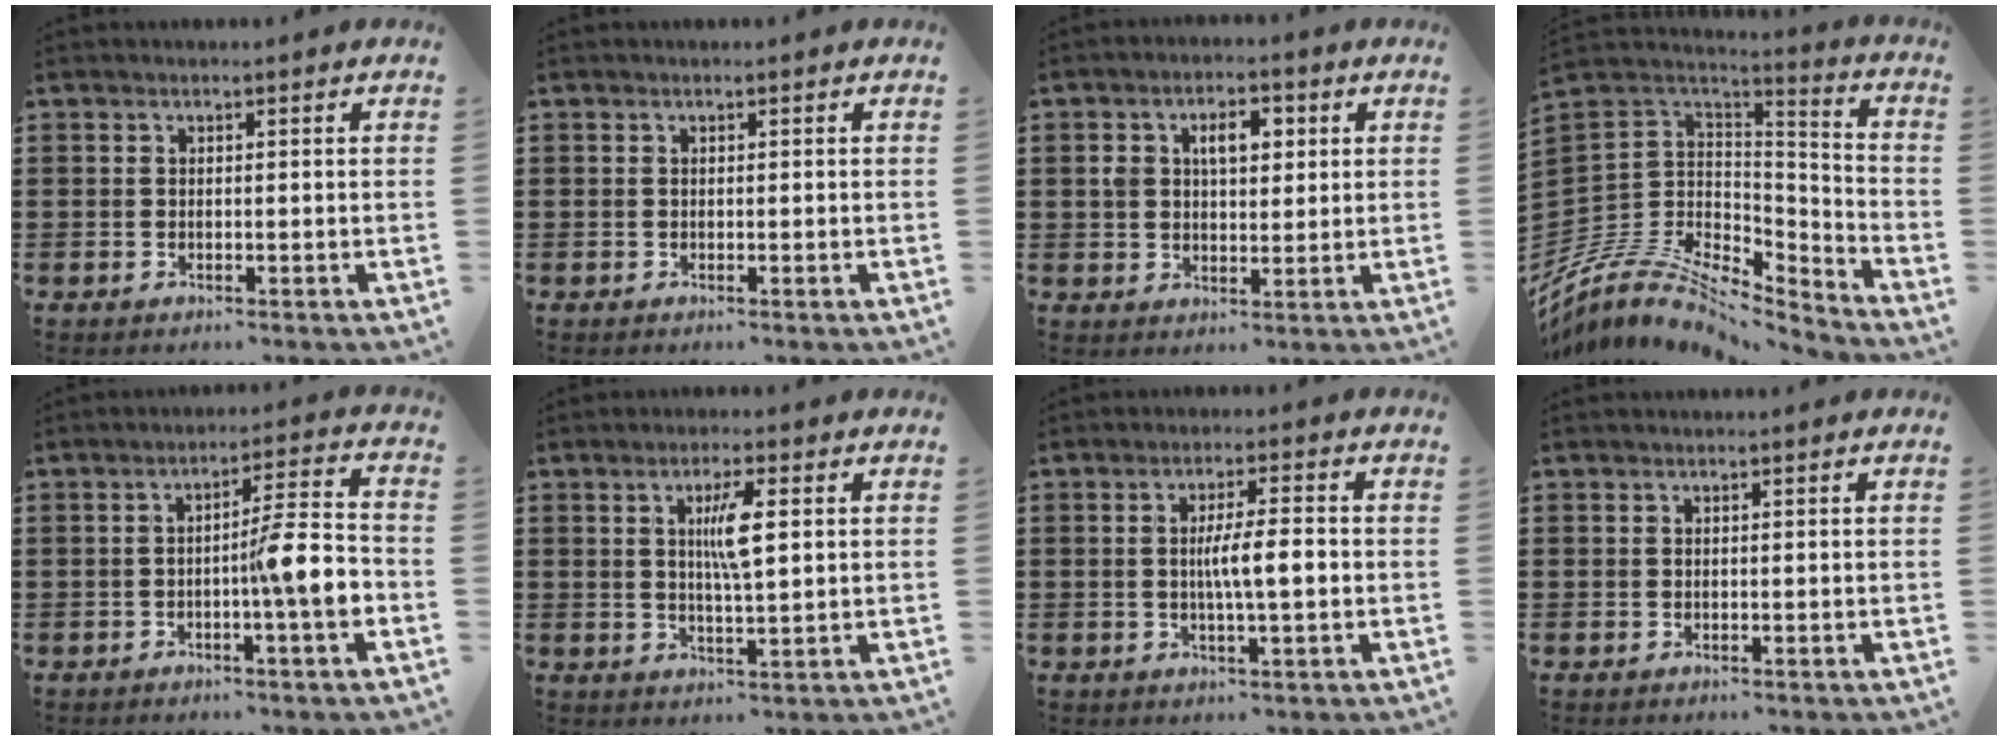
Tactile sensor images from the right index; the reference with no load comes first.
{"total": 0.0}
{"total": 5.0, "force": [1.3, 3.2, 3.6], "torque": [-0.065, 0.011, 0.014]}
{"total": 8.2, "force": [-6.0, 4.5, 3.4], "torque": [-0.094, -0.003, -0.123]}
{"total": 7.8, "force": [-2.0, 1.0, 7.5], "torque": [-0.110, -0.002, -0.039]}
{"total": 5.2, "force": [1.3, 1.0, 4.9], "torque": [-0.099, 0.005, 0.018]}
{"total": 5.5, "force": [-0.3, 0.7, 5.5], "torque": [-0.095, 0.000, -0.008]}
{"total": 0.0}